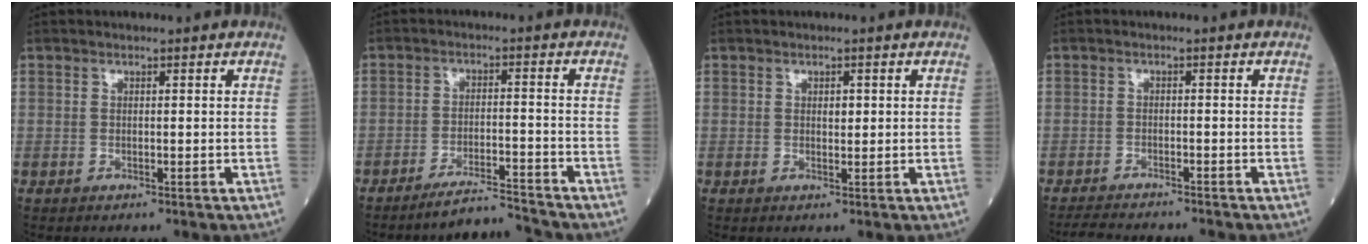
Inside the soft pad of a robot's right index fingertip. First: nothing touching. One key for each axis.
{"total": 5.3, "fx": -5.2, "fy": -0.3, "fz": 0.9, "tx": -0.014, "ty": -0.006, "tz": -0.090}
{"total": 1.1, "fx": 0.3, "fy": 0.6, "fz": 0.9, "tx": -0.011, "ty": -0.001, "tz": 0.005}
{"total": 5.8, "fx": -5.5, "fy": 0.6, "fz": 1.6, "tx": -0.023, "ty": -0.017, "tz": -0.090}